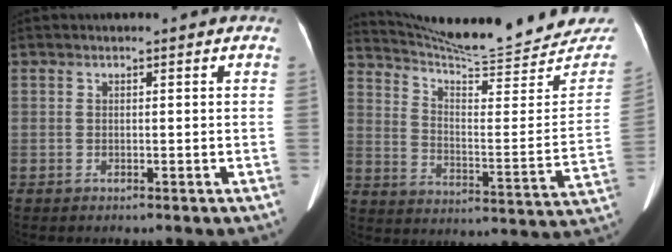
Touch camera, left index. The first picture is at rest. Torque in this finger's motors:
{"motor_torque": [0.17, -0.81, -0.08, 0.00]}